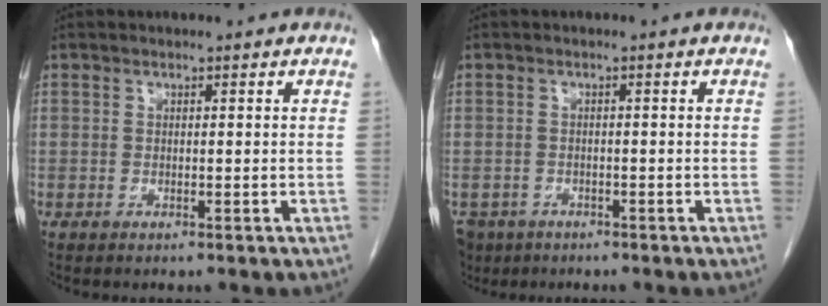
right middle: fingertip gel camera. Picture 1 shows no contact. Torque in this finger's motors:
{"motor_torque": [0.73, -0.31, 0.12, 0.01]}